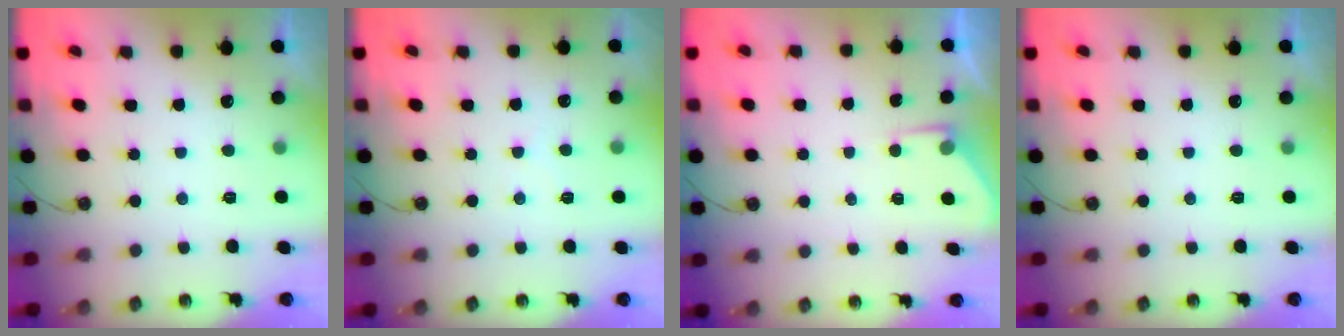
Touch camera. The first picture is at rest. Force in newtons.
{"total": 2.5, "press": 2.5, "slide": 0.4}
{"total": 2.9, "press": 2.9, "slide": 0.5}
{"total": 0.0}